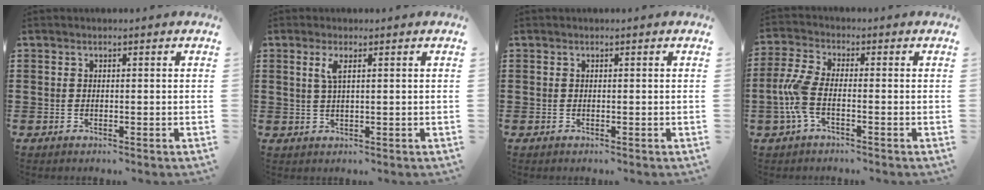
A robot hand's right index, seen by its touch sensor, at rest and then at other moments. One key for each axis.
{"total": 2.3, "fx": 0.9, "fy": 0.5, "fz": 2.1, "tx": -0.045, "ty": 0.003, "tz": 0.014}
{"total": 0.0}
{"total": 6.0, "fx": -1.7, "fy": 2.5, "fz": 5.2, "tx": -0.141, "ty": -0.014, "tz": -0.041}